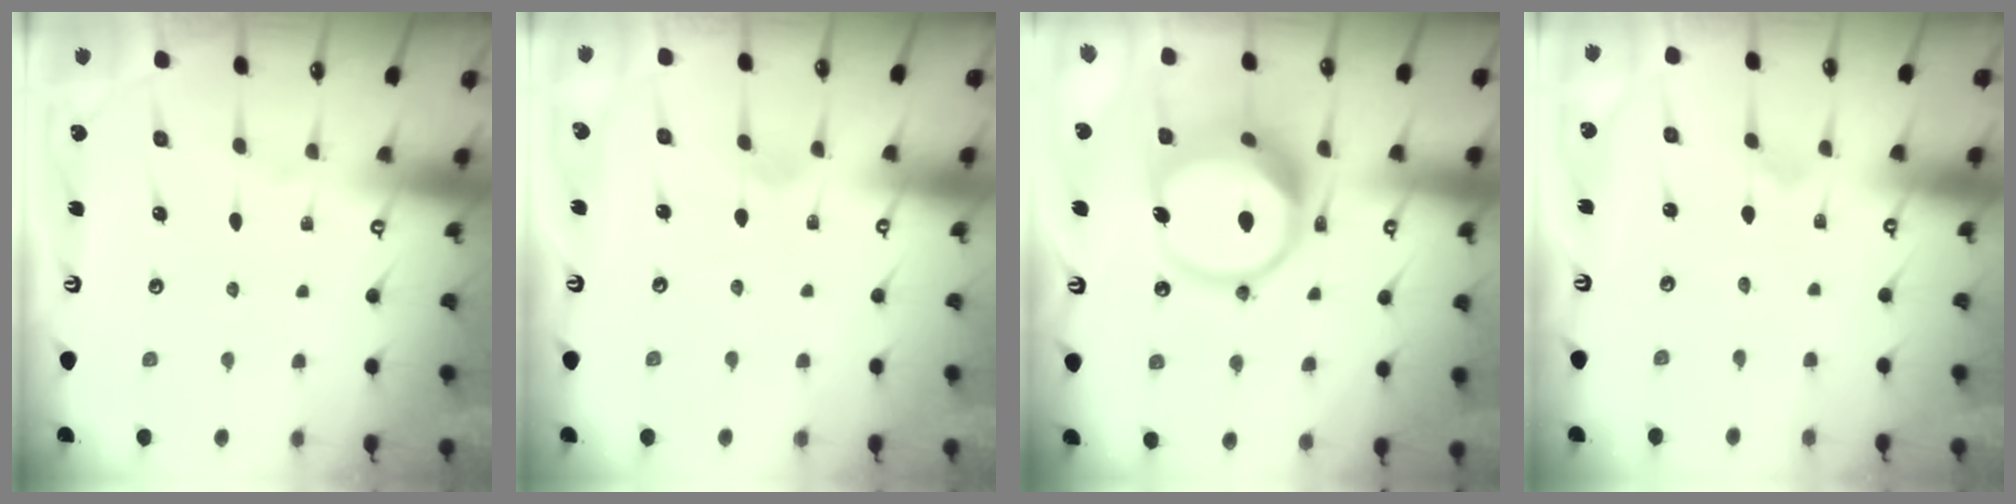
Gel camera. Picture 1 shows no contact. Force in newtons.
{"total": 2.0, "press": 2.0, "slide": 0.1}
{"total": 17.7, "press": 17.6, "slide": 2.1}
{"total": 0.0}